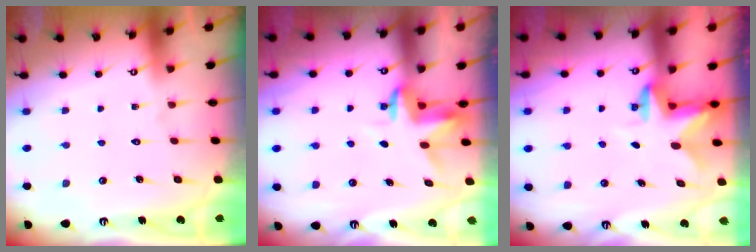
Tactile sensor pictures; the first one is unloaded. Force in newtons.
{"total": 3.4, "press": 3.4, "slide": 0.2}
{"total": 2.8, "press": 2.8, "slide": 0.5}